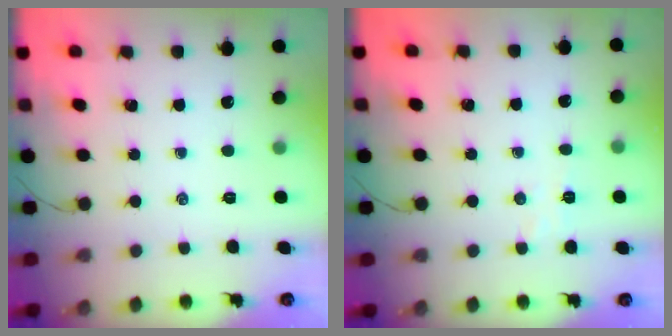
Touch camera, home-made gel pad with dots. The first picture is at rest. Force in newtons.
{"total": 2.9, "press": 2.9, "slide": 0.7}